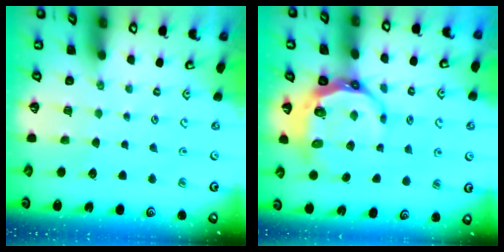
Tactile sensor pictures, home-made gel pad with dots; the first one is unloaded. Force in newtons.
{"total": 8.6, "press": 7.8, "slide": 3.5}